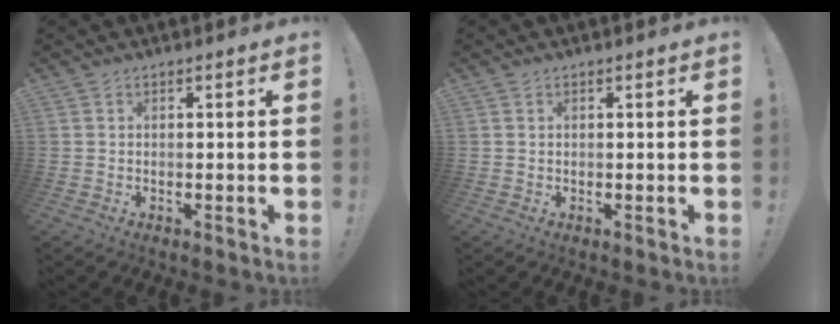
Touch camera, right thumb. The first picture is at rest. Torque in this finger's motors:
{"motor_torque": [0.11, 0.00, 0.17, -0.43, -0.08]}